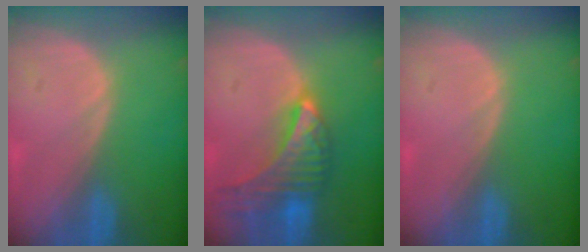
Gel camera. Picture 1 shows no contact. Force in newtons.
{"total": 9.4, "press": 8.4, "slide": 4.3}
{"total": 0.0}